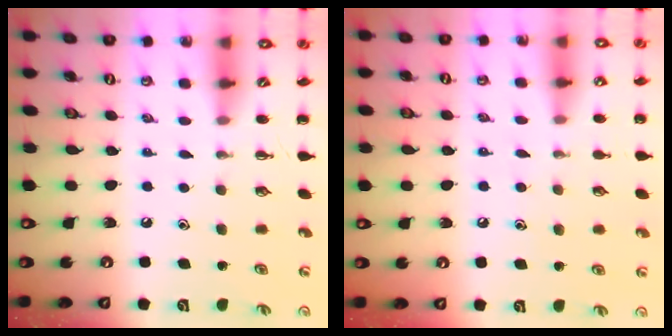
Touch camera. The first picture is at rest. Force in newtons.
{"total": 7.3, "press": 7.1, "slide": 1.8}